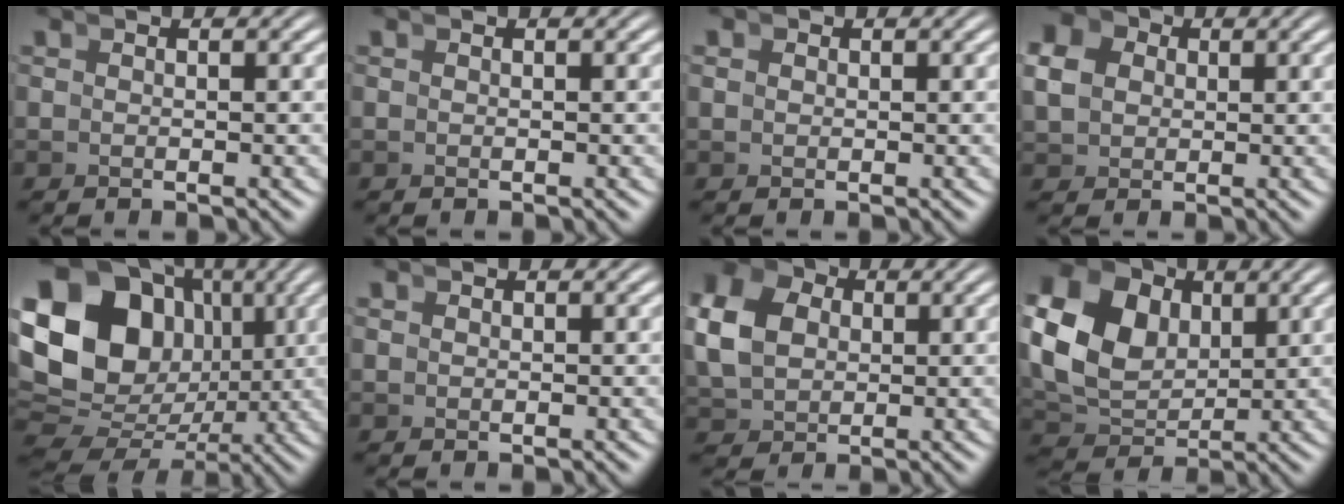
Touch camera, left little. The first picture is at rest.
{"total": 0.0}
{"total": 0.7, "force": [0.3, 0.7, 0.2], "torque": [-0.005, -0.007, 0.010]}
{"total": 5.5, "force": [2.0, 4.4, 2.6], "torque": [-0.057, 0.002, 0.035]}
{"total": 19.0, "force": [1.0, 15.4, 11.0], "torque": [-0.239, -0.048, 0.031]}
{"total": 0.0}
{"total": 9.5, "force": [2.8, 7.6, 4.9], "torque": [-0.103, 0.015, 0.038]}
{"total": 15.1, "force": [4.0, 12.4, 7.6], "torque": [-0.156, 0.007, 0.050]}